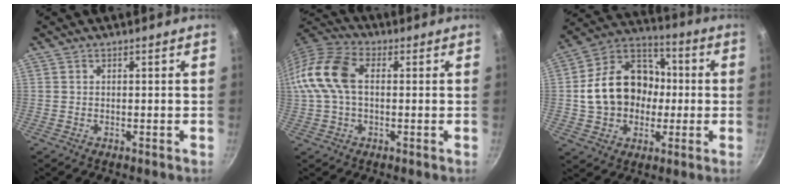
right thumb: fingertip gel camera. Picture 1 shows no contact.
{"total": 13.0, "force": [1.2, 7.9, 10.2], "torque": [-0.205, 0.032, 0.005]}
{"total": 18.4, "force": [-0.5, 14.5, 11.3], "torque": [-0.158, 0.044, -0.016]}